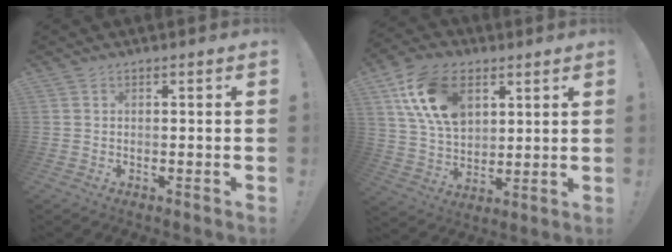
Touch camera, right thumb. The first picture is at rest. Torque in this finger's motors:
{"motor_torque": [-0.08, 0.75, 0.50, 0.59, 0.10]}